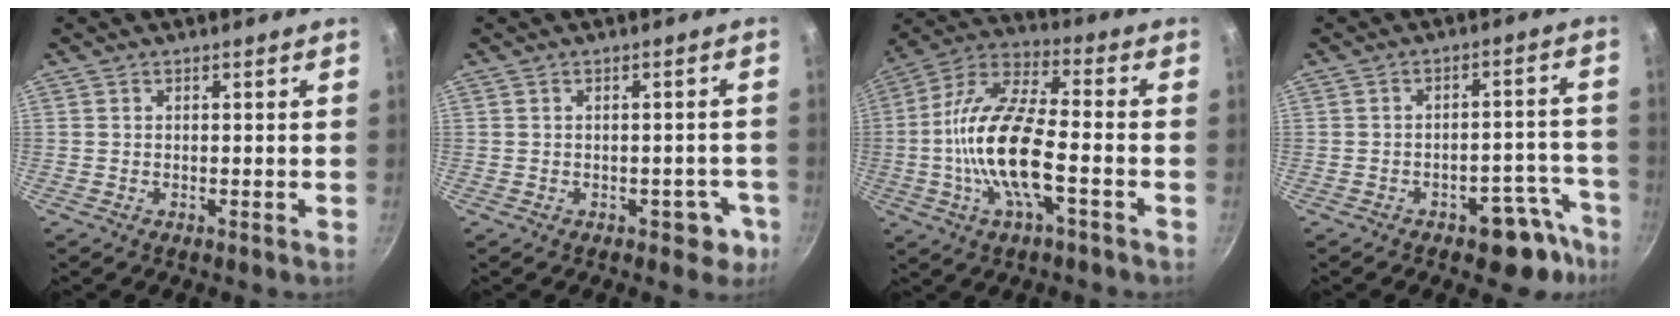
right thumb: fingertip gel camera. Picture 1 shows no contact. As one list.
[{"total": 4.0, "force": [-2.0, 2.5, 2.4], "torque": [-0.007, 0.017, -0.022]}, {"total": 17.1, "force": [-3.4, 6.1, 15.6], "torque": [-0.321, 0.035, -0.067]}, {"total": 9.2, "force": [-6.2, 4.1, 5.5], "torque": [-0.039, 0.061, -0.078]}]